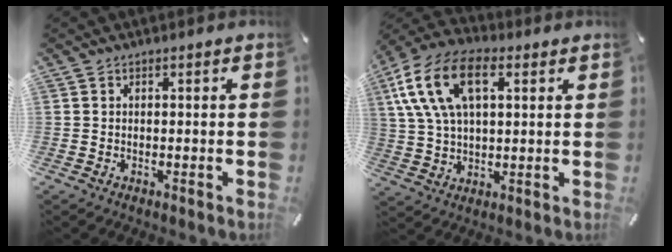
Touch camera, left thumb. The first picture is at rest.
{"total": 15.2, "force": [5.7, 8.8, 11.0], "torque": [-0.252, 0.010, 0.102]}